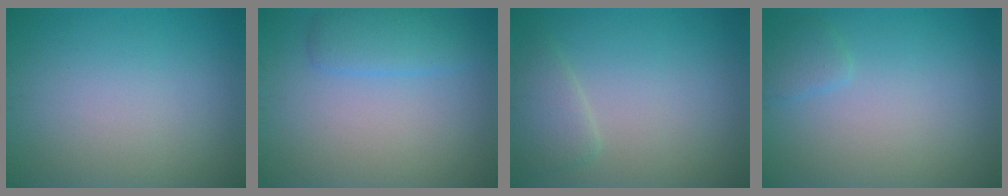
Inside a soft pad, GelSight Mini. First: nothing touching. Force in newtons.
{"total": 2.7, "press": 2.7, "slide": 0.1}
{"total": 2.2, "press": 2.1, "slide": 0.3}
{"total": 1.2, "press": 1.2, "slide": 0.1}